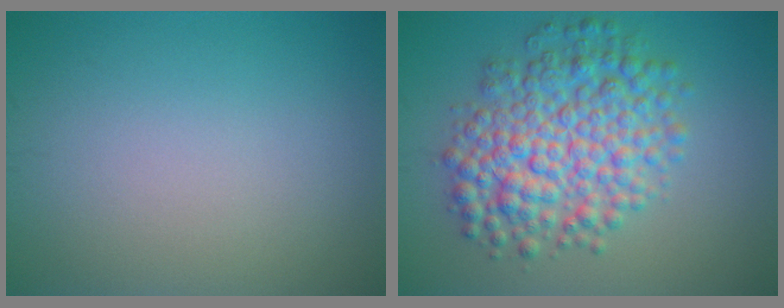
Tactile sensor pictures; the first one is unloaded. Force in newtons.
{"total": 7.7, "press": 7.7, "slide": 0.1}